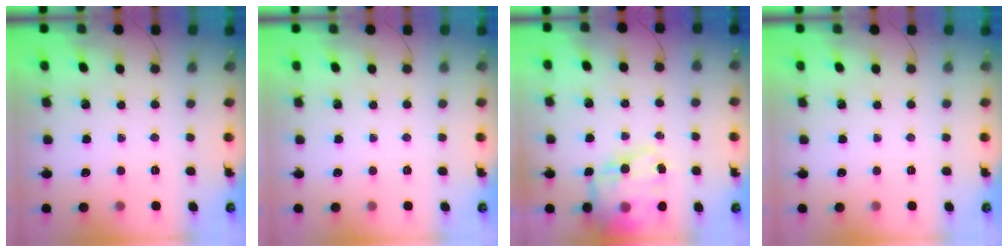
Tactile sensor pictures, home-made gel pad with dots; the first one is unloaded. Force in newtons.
{"total": 0.0}
{"total": 17.1, "press": 16.7, "slide": 3.6}
{"total": 0.0}